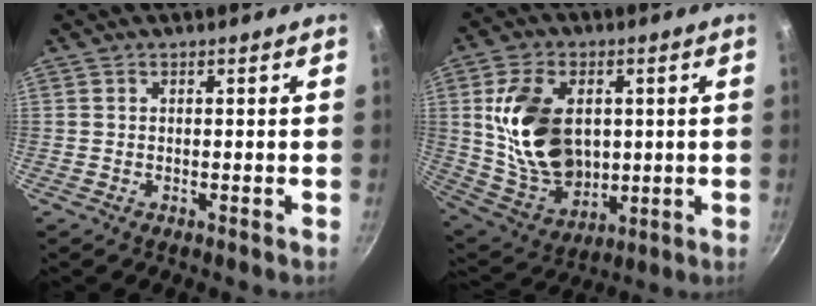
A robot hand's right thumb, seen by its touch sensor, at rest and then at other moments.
{"total": 18.4, "force": [2.5, 12.7, 13.1], "torque": [-0.218, -0.014, 0.062]}